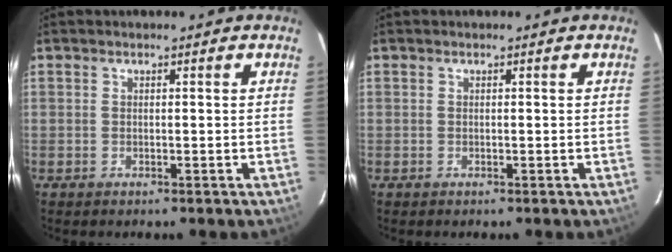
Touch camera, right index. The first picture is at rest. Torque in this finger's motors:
{"motor_torque": [0.00, 0.00, 0.00, 0.00]}